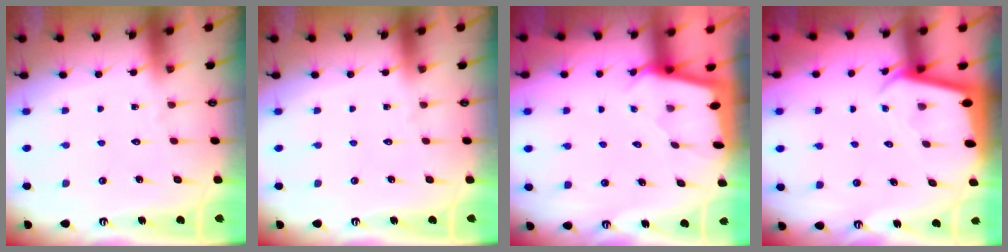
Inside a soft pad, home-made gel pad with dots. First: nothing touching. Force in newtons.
{"total": 0.0}
{"total": 1.7, "press": 1.6, "slide": 0.2}
{"total": 2.2, "press": 2.2, "slide": 0.1}